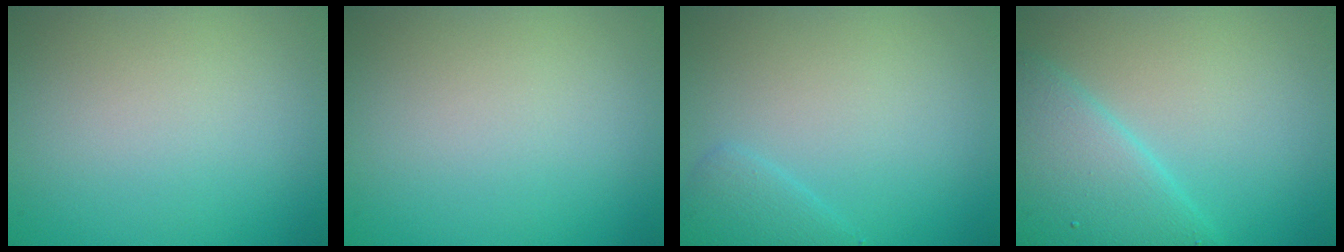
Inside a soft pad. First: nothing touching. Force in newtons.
{"total": 0.0}
{"total": 1.7, "press": 1.7, "slide": 0.1}
{"total": 6.2, "press": 6.2, "slide": 0.2}